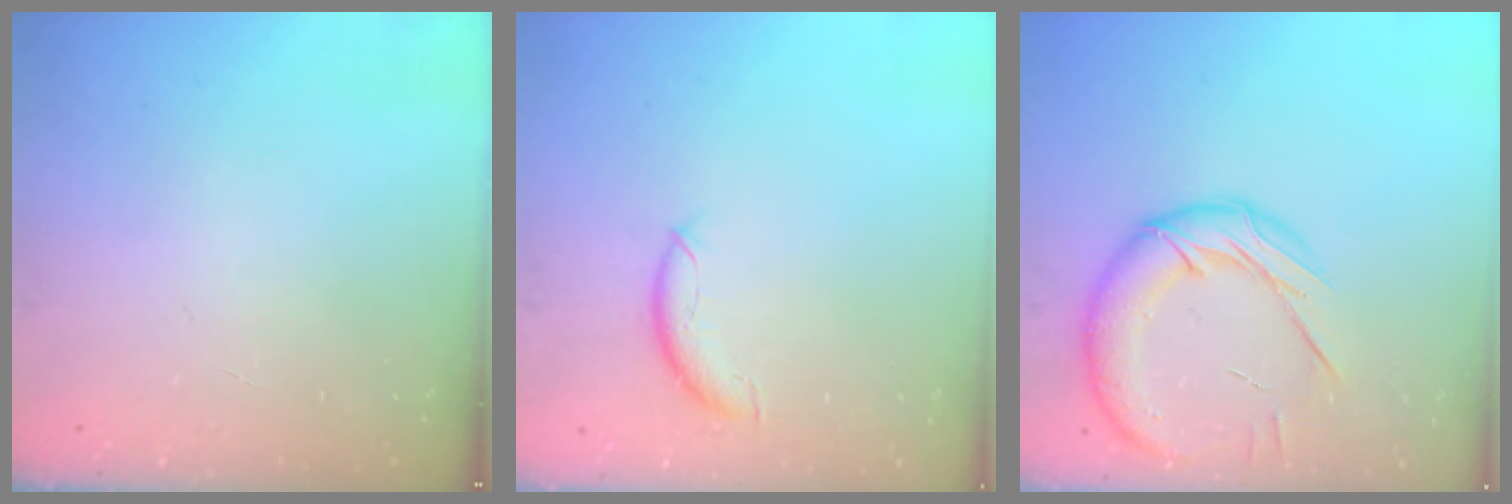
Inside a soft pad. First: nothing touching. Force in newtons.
{"total": 7.8, "press": 7.8, "slide": 0.5}
{"total": 18.4, "press": 18.2, "slide": 2.8}